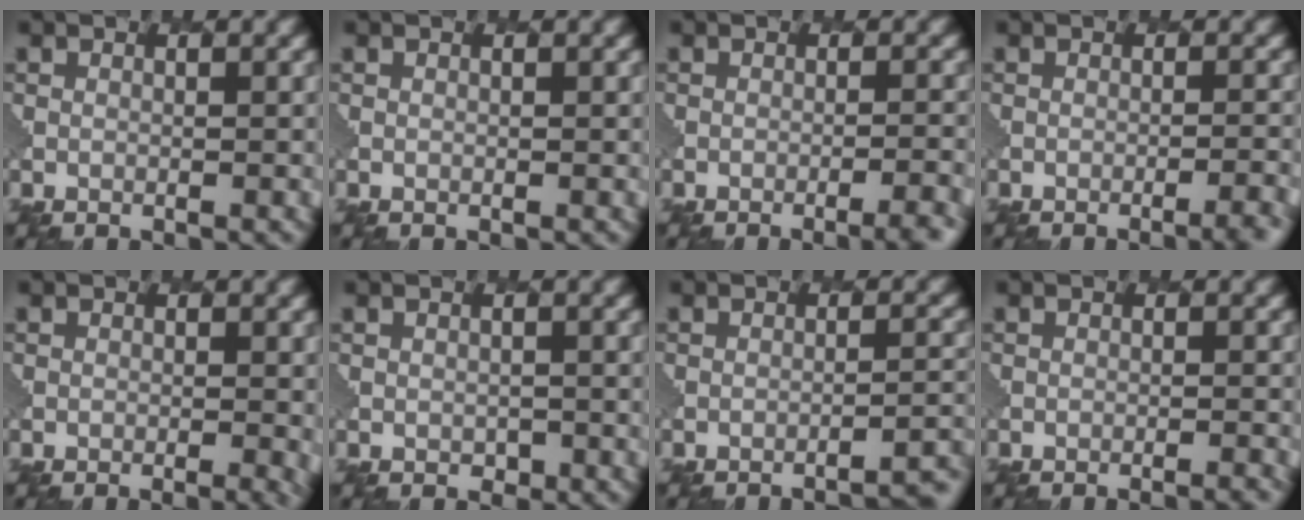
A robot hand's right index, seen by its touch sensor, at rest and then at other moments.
{"total": 0.0}
{"total": 4.3, "force": [-2.9, 1.3, 2.9], "torque": [-0.016, 0.008, -0.035]}
{"total": 3.5, "force": [-2.4, 1.1, 2.4], "torque": [-0.013, 0.011, -0.031]}
{"total": 2.8, "force": [-0.7, 1.3, 2.4], "torque": [-0.009, 0.004, -0.003]}
{"total": 0.8, "force": [-0.1, 0.8, -0.2], "torque": [-0.005, -0.006, -0.004]}
{"total": 4.3, "force": [-4.0, 0.5, 1.7], "torque": [-0.012, 0.016, -0.059]}
{"total": 2.1, "force": [-1.6, 0.5, 1.2], "torque": [-0.005, 0.011, -0.026]}